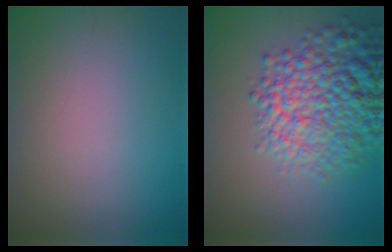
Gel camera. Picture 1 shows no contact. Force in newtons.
{"total": 9.2, "press": 9.2, "slide": 0.5}